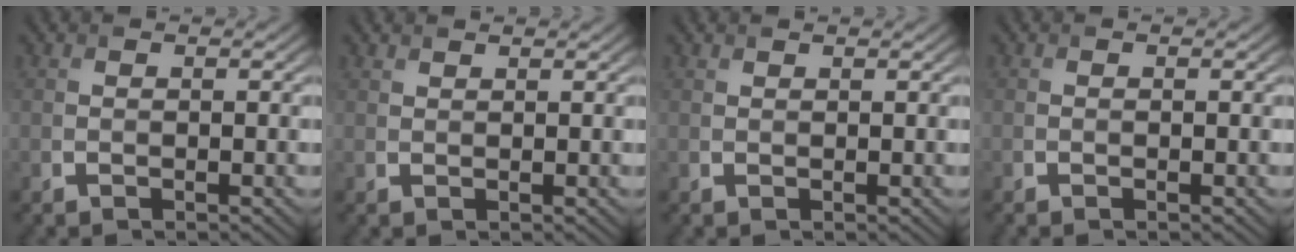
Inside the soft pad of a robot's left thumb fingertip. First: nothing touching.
{"total": 1.2, "force": [1.1, 0.4, 0.2], "torque": [-0.011, 0.002, 0.029]}
{"total": 0.9, "force": [0.8, 0.3, 0.1], "torque": [-0.006, 0.001, 0.020]}
{"total": 0.0}